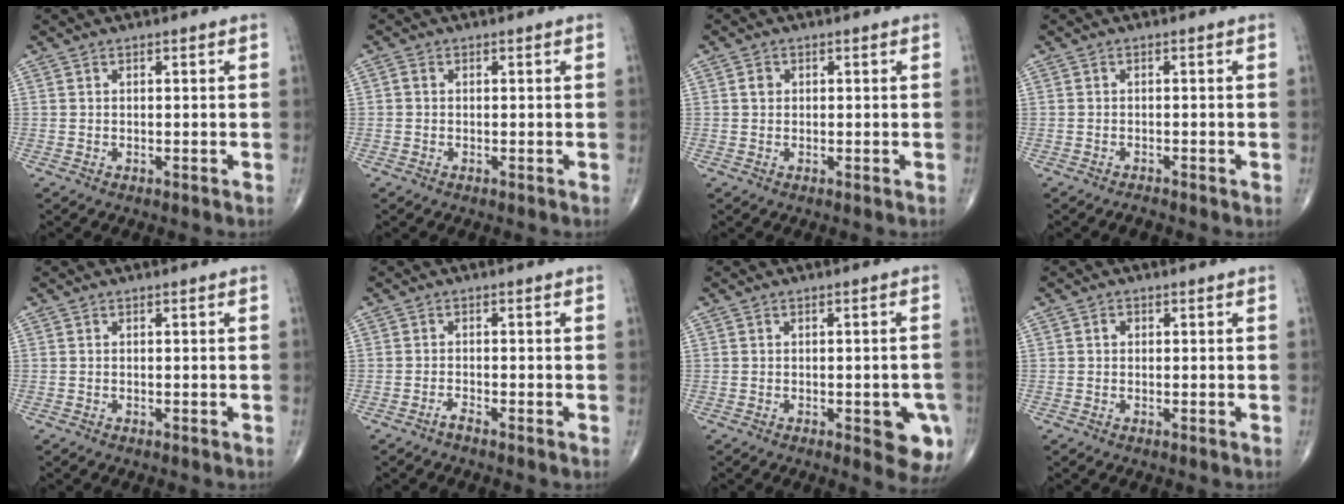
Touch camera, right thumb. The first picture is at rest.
{"total": 0.7, "force": [0.0, 0.7, 0.2], "torque": [0.000, 0.002, -0.004]}
{"total": 1.3, "force": [0.3, 1.2, 0.4], "torque": [-0.002, 0.003, 0.004]}
{"total": 0.8, "force": [-0.8, 0.3, 0.1], "torque": [-0.006, 0.001, -0.017]}
{"total": 0.0}
{"total": 1.0, "force": [-0.9, 0.0, 0.3], "torque": [-0.012, 0.004, -0.020]}
{"total": 7.2, "force": [-2.5, 3.0, 6.1], "torque": [-0.046, 0.001, -0.024]}
{"total": 0.9, "force": [0.2, 0.9, 0.2], "torque": [0.003, 0.003, 0.001]}